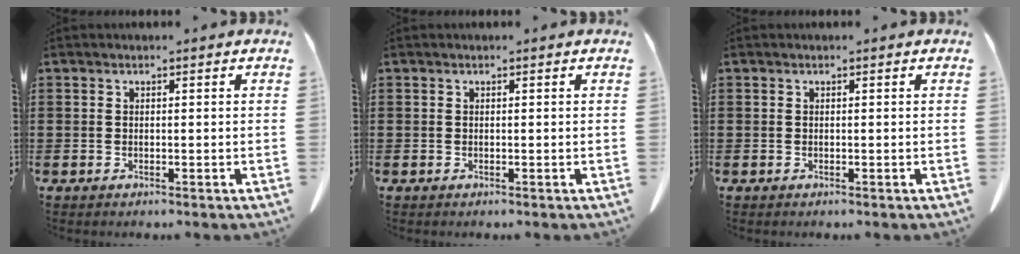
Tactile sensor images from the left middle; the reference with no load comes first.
{"total": 0.0}
{"total": 0.0}